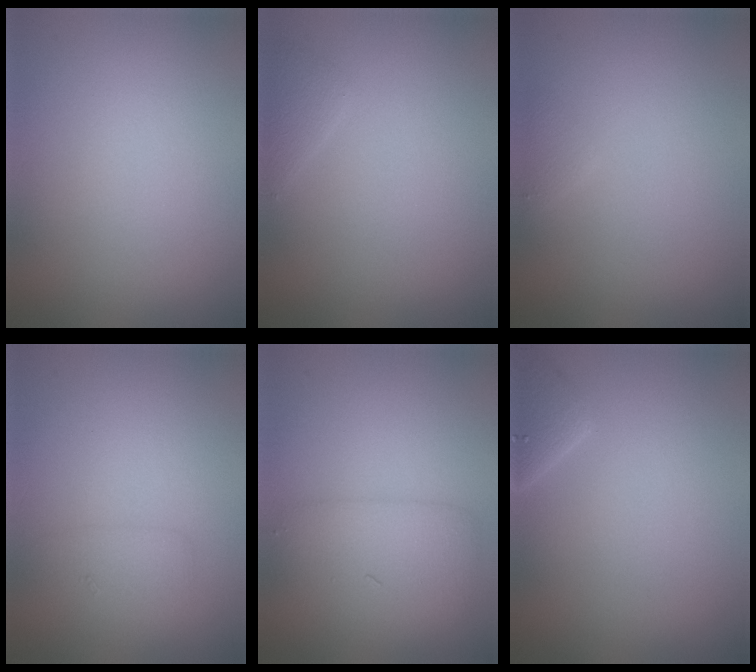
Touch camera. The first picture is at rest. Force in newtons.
{"total": 1.1, "press": 1.1, "slide": 0.1}
{"total": 0.7, "press": 0.7, "slide": 0.0}
{"total": 1.5, "press": 1.5, "slide": 0.1}
{"total": 3.5, "press": 3.5, "slide": 0.1}
{"total": 1.8, "press": 1.8, "slide": 0.1}